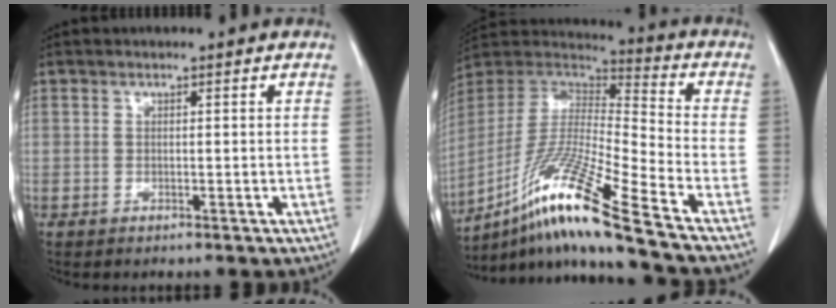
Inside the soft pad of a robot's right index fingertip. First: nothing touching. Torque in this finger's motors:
{"motor_torque": [1.08, -1.06, 0.26, 0.09]}